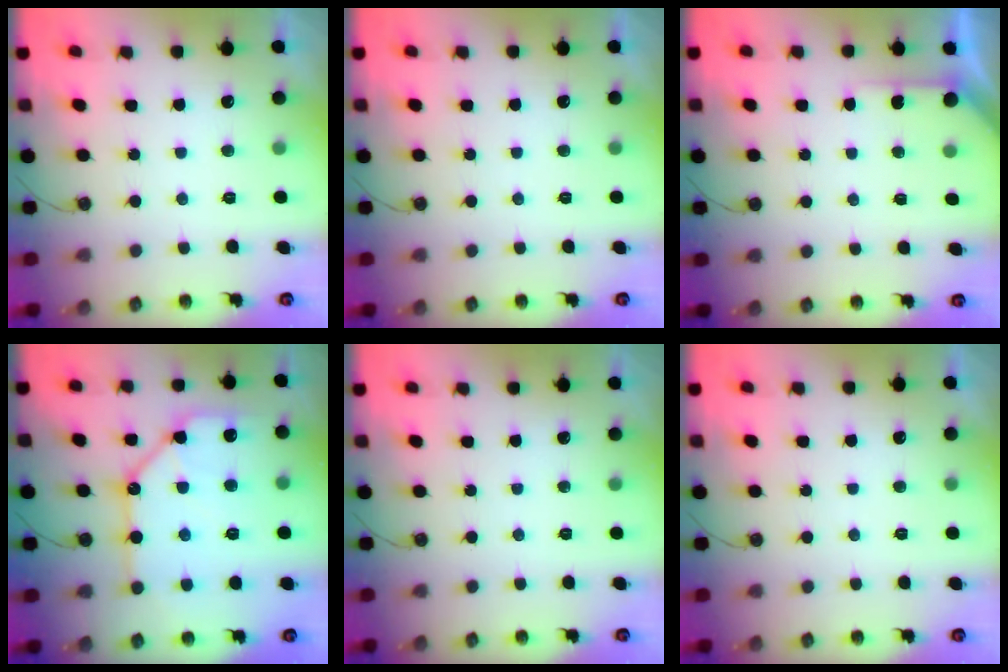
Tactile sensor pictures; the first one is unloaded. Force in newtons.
{"total": 0.0}
{"total": 4.3, "press": 4.3, "slide": 0.2}
{"total": 15.2, "press": 15.0, "slide": 1.9}
{"total": 0.0}
{"total": 0.0}